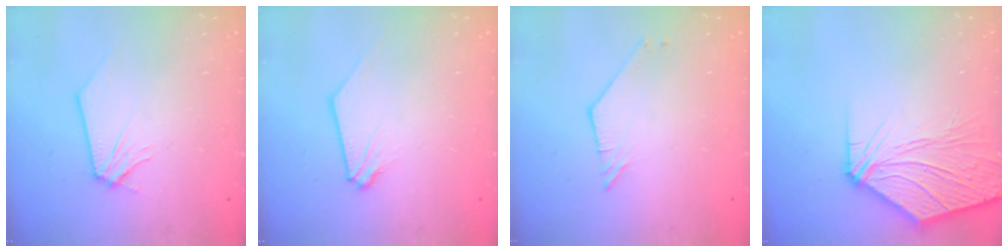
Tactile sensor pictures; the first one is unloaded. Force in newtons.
{"total": 0.0}
{"total": 2.5, "press": 2.5, "slide": 0.1}
{"total": 11.1, "press": 10.9, "slide": 2.0}